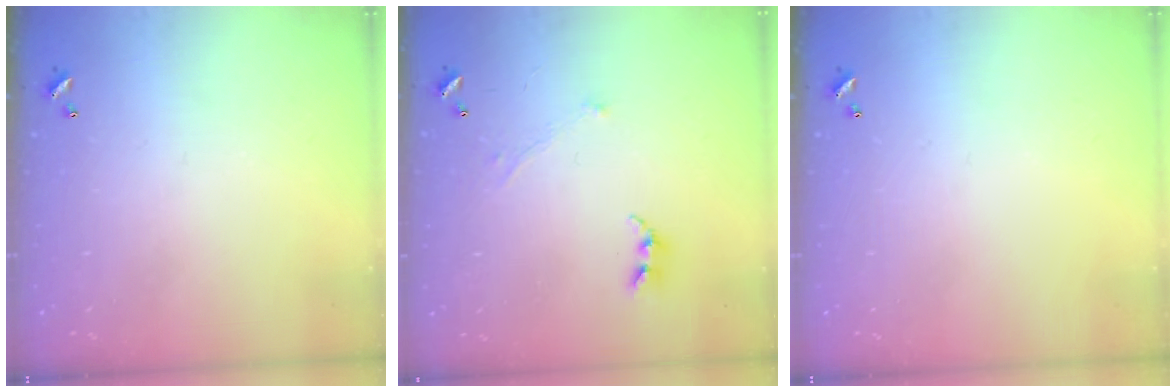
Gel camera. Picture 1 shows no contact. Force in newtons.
{"total": 0.7, "press": 0.0, "slide": 0.7}
{"total": 0.0}